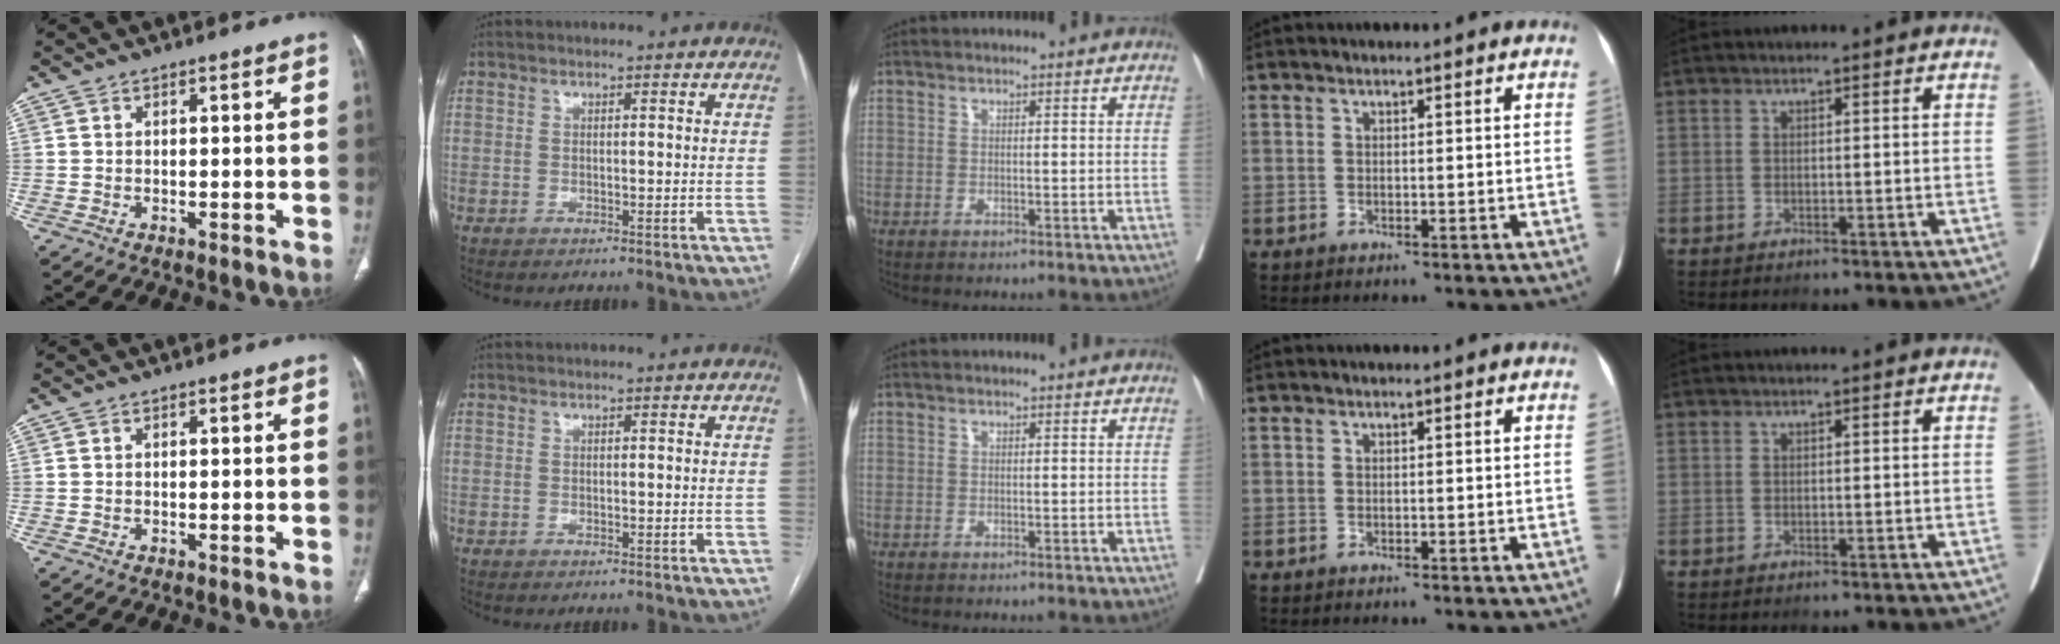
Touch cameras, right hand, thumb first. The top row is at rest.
{}